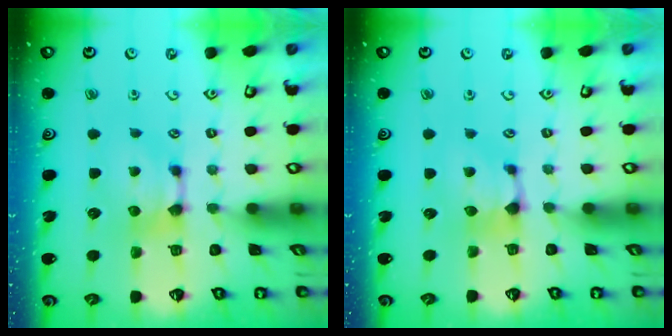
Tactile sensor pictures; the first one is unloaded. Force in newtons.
{"total": 0.9, "press": 0.2, "slide": 0.9}